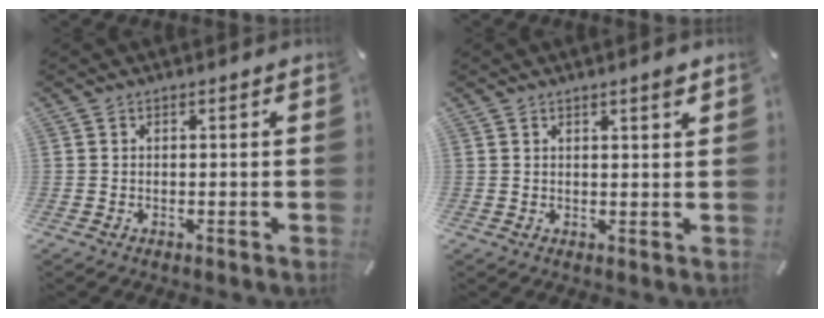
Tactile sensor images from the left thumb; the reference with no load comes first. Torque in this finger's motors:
{"motor_torque": [0.08, -0.44, 0.06, 0.10, -0.02]}